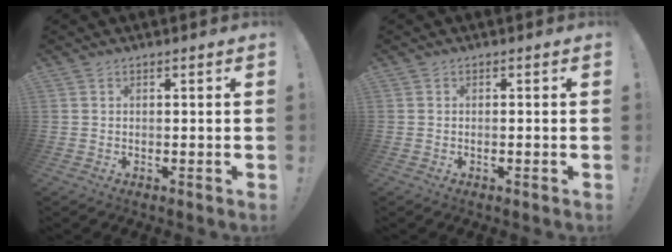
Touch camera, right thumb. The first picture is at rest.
{"total": 0.8, "force": [-0.7, -0.1, 0.4], "torque": [-0.014, 0.003, -0.011]}